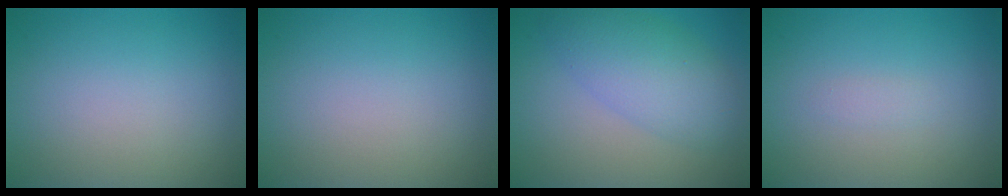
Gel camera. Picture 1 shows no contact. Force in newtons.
{"total": 0.0}
{"total": 5.3, "press": 5.3, "slide": 0.1}
{"total": 0.7, "press": 0.7, "slide": 0.1}